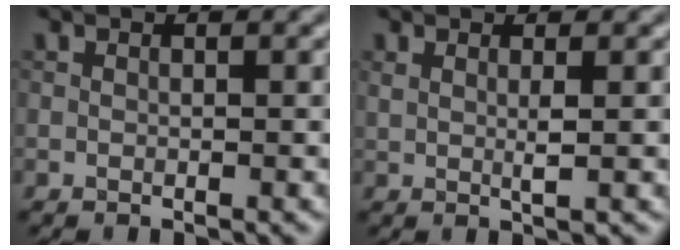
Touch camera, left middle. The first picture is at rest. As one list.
[{"total": 1.5, "force": [0.5, 0.3, 1.3], "torque": [-0.028, -0.004, 0.009]}]